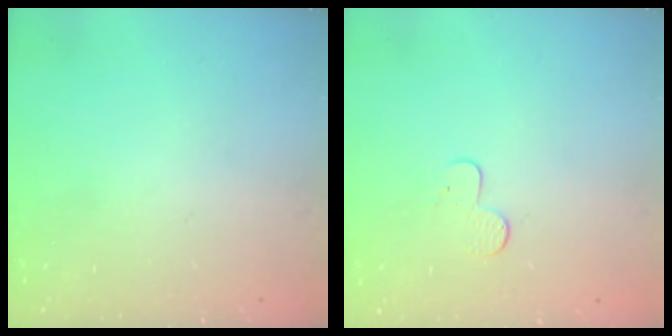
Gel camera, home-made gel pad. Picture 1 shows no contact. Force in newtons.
{"total": 5.5, "press": 5.5, "slide": 0.5}